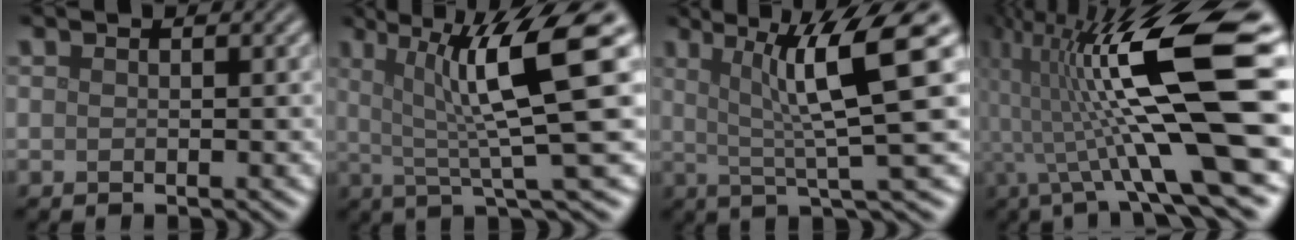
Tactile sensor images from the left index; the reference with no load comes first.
{"total": 10.0, "force": [2.3, 2.0, 9.5], "torque": [-0.130, 0.005, 0.035]}
{"total": 8.8, "force": [2.3, 1.4, 8.4], "torque": [-0.119, 0.009, 0.036]}
{"total": 14.7, "force": [0.7, 3.0, 14.4], "torque": [-0.248, 0.020, 0.010]}